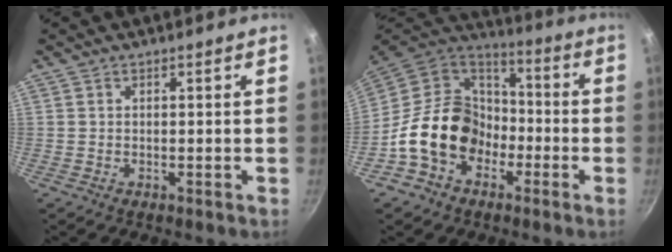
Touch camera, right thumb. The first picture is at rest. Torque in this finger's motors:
{"motor_torque": [2.80, 2.20, 1.36, -1.41, 0.56]}